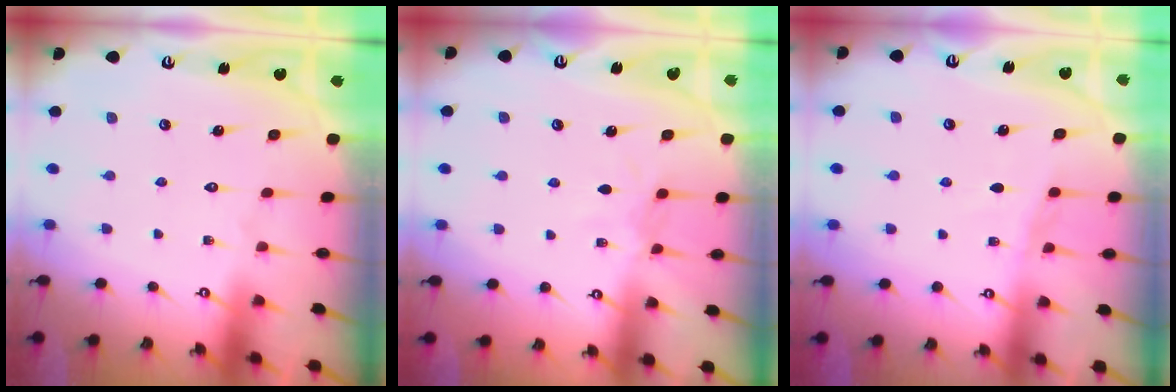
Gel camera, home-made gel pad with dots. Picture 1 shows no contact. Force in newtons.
{"total": 3.9, "press": 3.9, "slide": 0.5}
{"total": 4.5, "press": 4.5, "slide": 0.6}